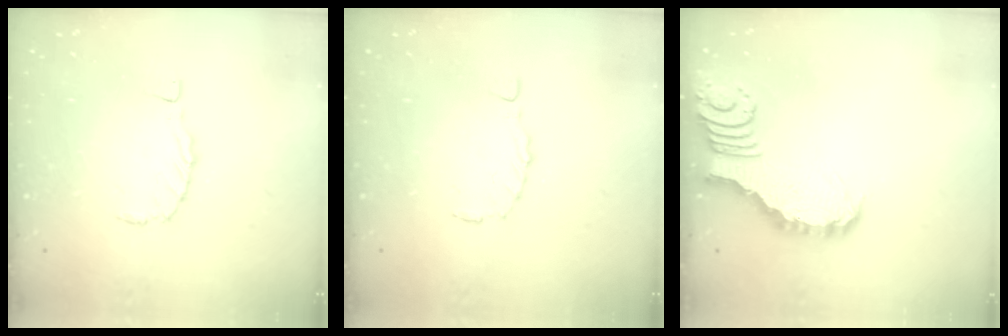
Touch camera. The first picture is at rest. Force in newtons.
{"total": 1.5, "press": 1.4, "slide": 0.3}
{"total": 3.3, "press": 3.3, "slide": 0.2}